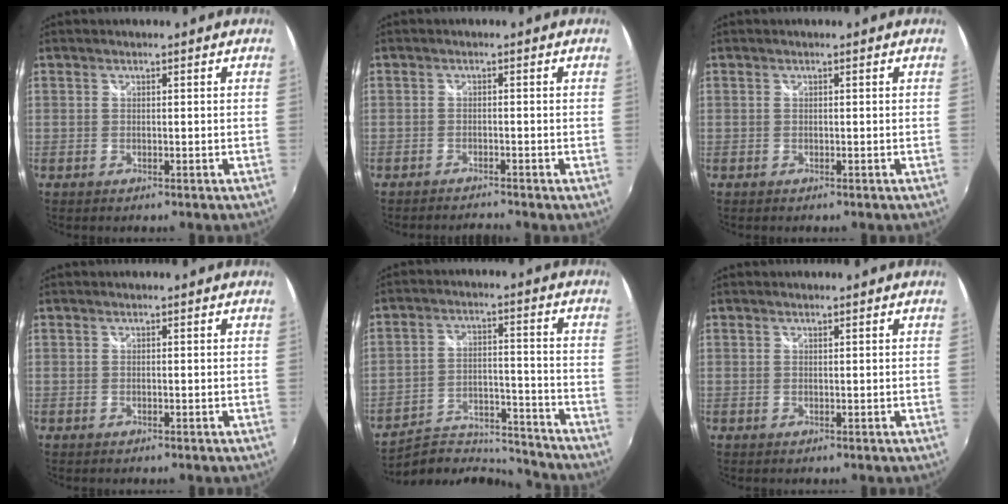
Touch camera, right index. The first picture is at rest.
{"total": 2.1, "force": [-2.1, -0.1, 0.2], "torque": [-0.013, -0.008, -0.041]}
{"total": 0.0}
{"total": 0.0}
{"total": 12.9, "force": [-12.1, 3.5, 2.5], "torque": [-0.058, 0.017, -0.181]}
{"total": 0.0}